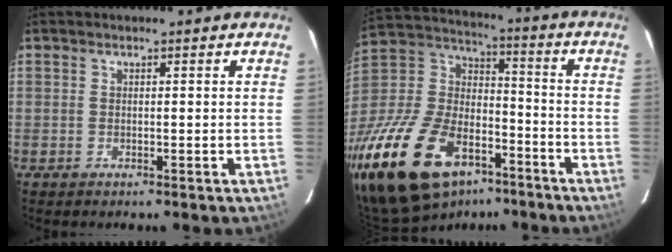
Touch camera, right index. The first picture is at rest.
{"total": 29.3, "force": [-18.1, 15.8, 16.8], "torque": [-0.364, 0.001, -0.295]}